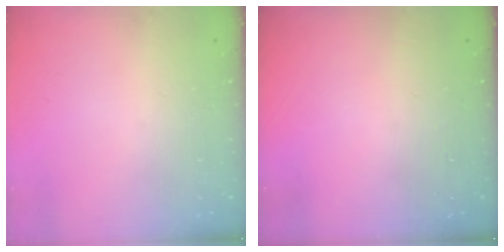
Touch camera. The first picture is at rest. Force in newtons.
{"total": 0.0}